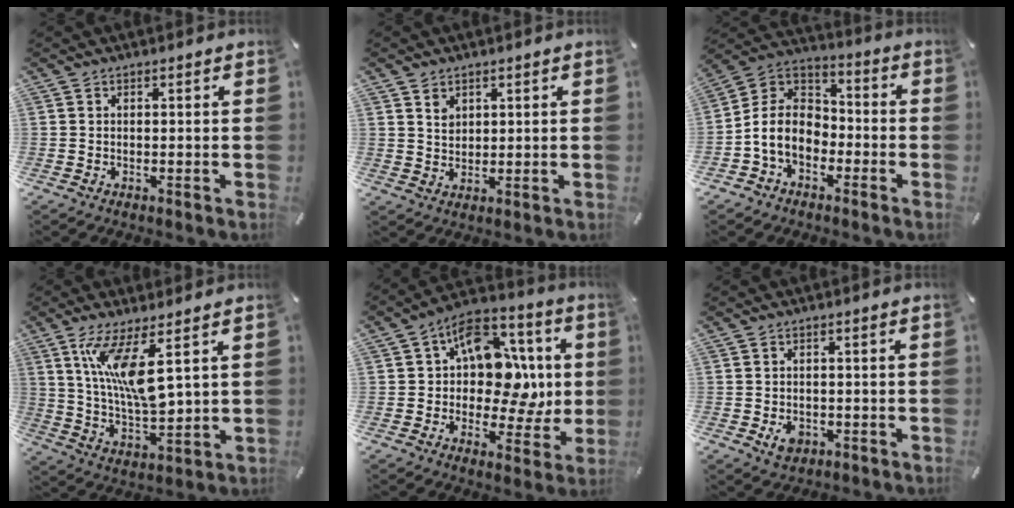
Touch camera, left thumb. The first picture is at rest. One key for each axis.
{"total": 3.4, "fx": 1.9, "fy": 2.8, "fz": 0.6, "tx": -0.002, "ty": -0.004, "tz": 0.033}
{"total": 9.6, "fx": -4.0, "fy": 7.4, "fz": 4.6, "tx": -0.128, "ty": 0.010, "tz": -0.083}
{"total": 12.7, "fx": 5.9, "fy": 3.7, "fz": 10.6, "tx": -0.209, "ty": -0.031, "tz": 0.104}
{"total": 15.5, "fx": 2.6, "fy": 11.4, "fz": 10.2, "tx": -0.129, "ty": -0.025, "tz": 0.057}
{"total": 3.5, "fx": -0.9, "fy": 2.8, "fz": 1.9, "tx": -0.030, "ty": 0.000, "tz": -0.018}